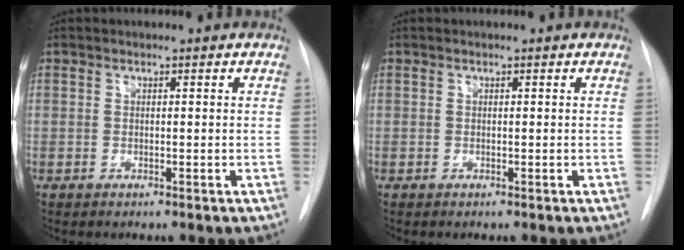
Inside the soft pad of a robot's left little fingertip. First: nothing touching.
{"total": 0.0}